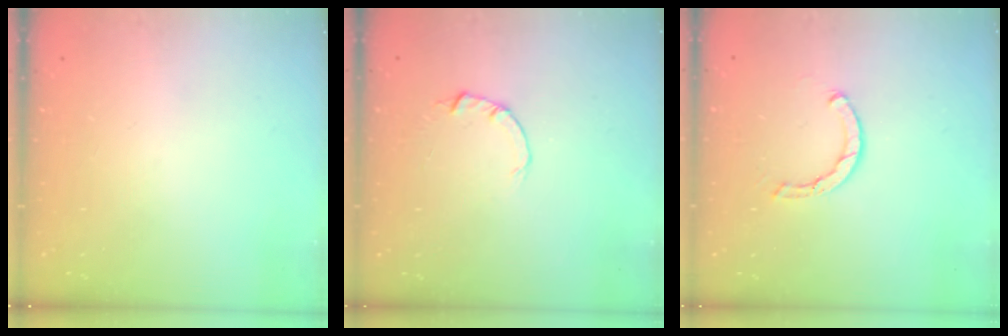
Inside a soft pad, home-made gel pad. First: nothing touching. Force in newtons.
{"total": 2.0, "press": 2.0, "slide": 0.3}
{"total": 2.5, "press": 2.5, "slide": 0.1}